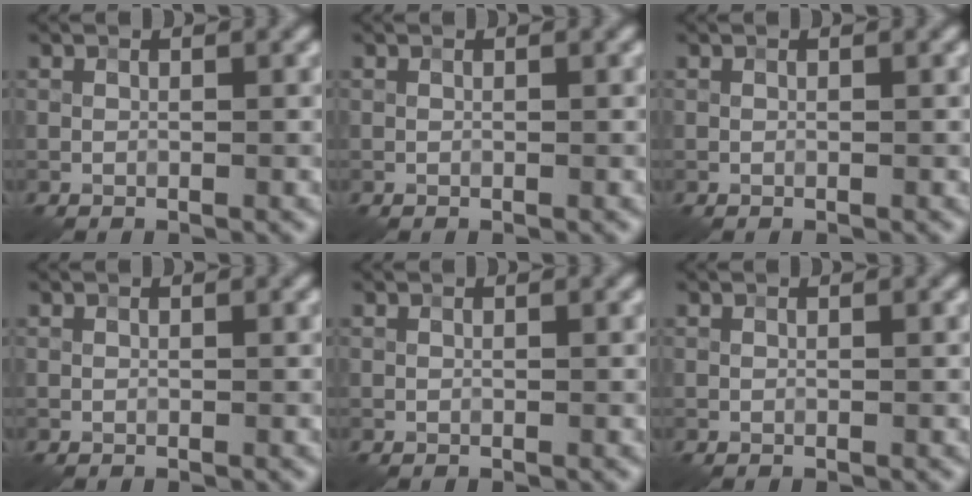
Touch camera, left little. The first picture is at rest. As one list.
[{"total": 0.0}, {"total": 0.0}, {"total": 0.0}, {"total": 0.0}, {"total": 0.0}]